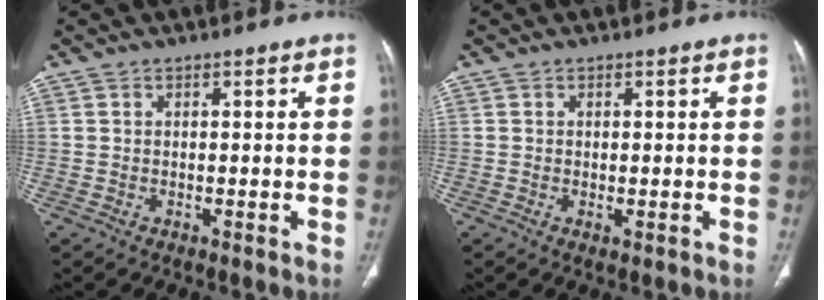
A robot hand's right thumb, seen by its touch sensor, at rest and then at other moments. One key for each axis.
{"total": 0.7, "fx": -0.2, "fy": 0.3, "fz": 0.7, "tx": -0.014, "ty": -0.004, "tz": -0.002}